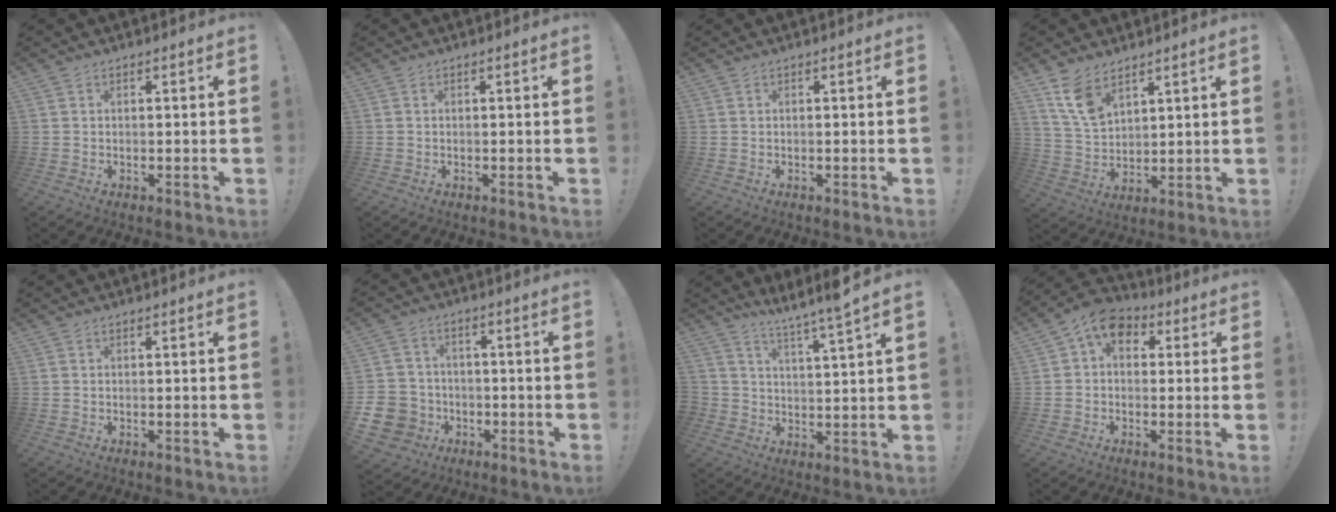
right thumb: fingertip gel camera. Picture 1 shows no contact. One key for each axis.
{"total": 0.0}
{"total": 0.0}
{"total": 9.5, "fx": 6.6, "fy": 4.9, "fz": 4.8, "tx": -0.090, "ty": -0.032, "tz": 0.130}
{"total": 0.0}
{"total": 9.9, "fx": -3.3, "fy": 8.8, "fz": 2.9, "tx": -0.069, "ty": 0.023, "tz": -0.055}
{"total": 6.7, "fx": 5.6, "fy": -0.1, "fz": 3.8, "tx": -0.055, "ty": -0.045, "tz": 0.091}
{"total": 7.6, "fx": 2.9, "fy": 5.3, "fz": 4.7, "tx": -0.074, "ty": -0.004, "tz": 0.059}